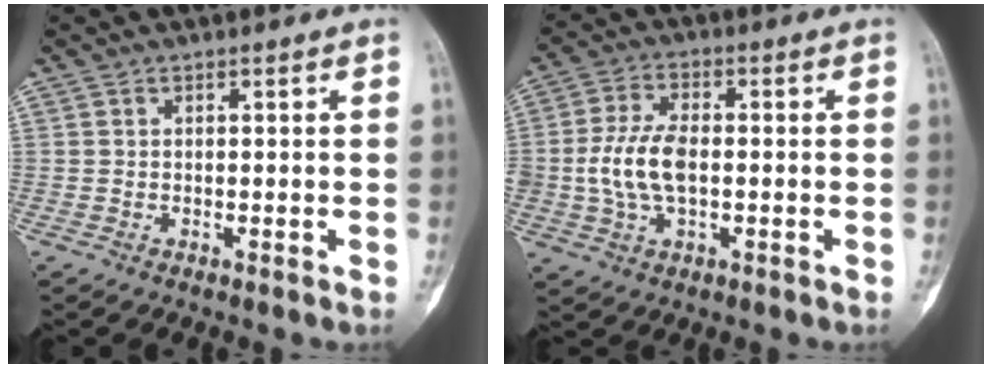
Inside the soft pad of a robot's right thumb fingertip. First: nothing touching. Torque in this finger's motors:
{"motor_torque": [1.05, 1.02, 1.14, -0.07, 0.16]}